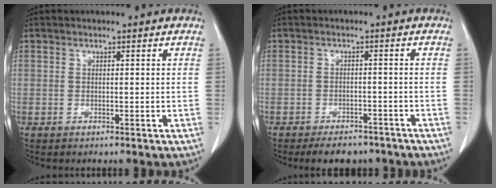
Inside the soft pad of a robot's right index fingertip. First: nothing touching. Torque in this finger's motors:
{"motor_torque": [-0.01, -0.09, 0.01, 0.00]}